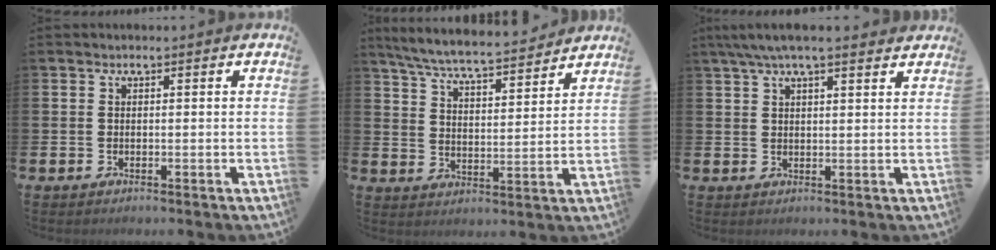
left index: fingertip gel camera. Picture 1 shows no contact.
{"total": 7.0, "force": [6.6, 0.5, 2.2], "torque": [-0.068, -0.046, 0.115]}
{"total": 5.1, "force": [4.2, 0.8, 2.7], "torque": [-0.060, -0.004, 0.076]}